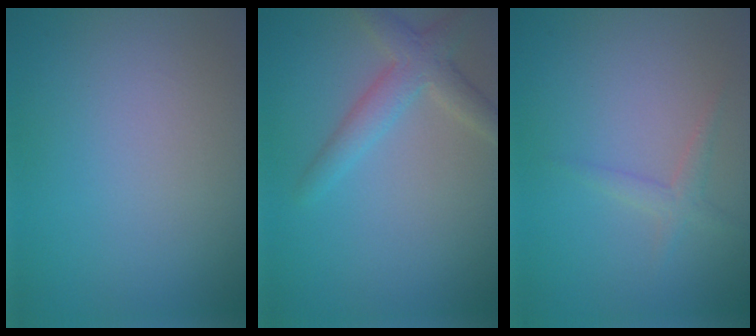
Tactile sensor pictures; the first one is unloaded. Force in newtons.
{"total": 3.0, "press": 3.0, "slide": 0.1}
{"total": 1.2, "press": 1.2, "slide": 0.0}